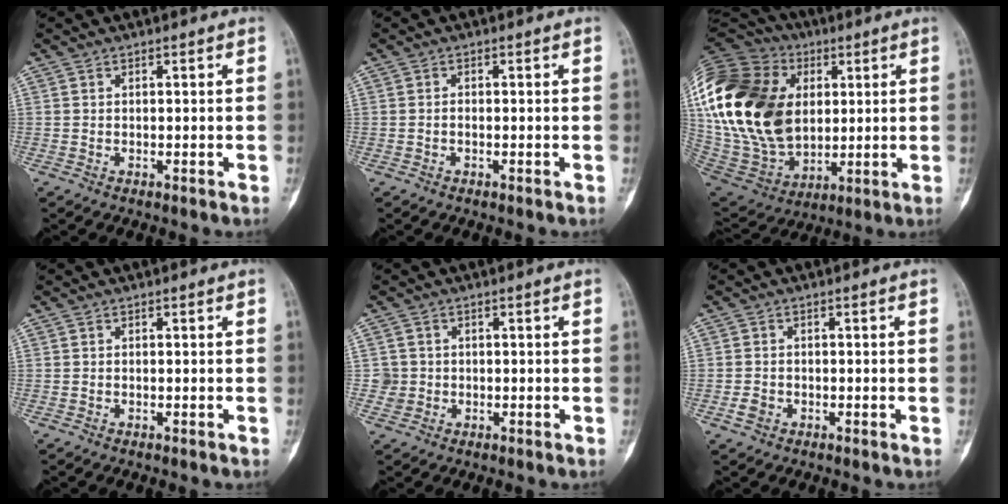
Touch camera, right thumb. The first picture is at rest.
{"total": 0.6, "force": [-0.2, 0.4, 0.5], "torque": [-0.008, 0.001, -0.007]}
{"total": 33.3, "force": [5.6, 22.9, 23.5], "torque": [-0.498, 0.014, 0.117]}
{"total": 0.0}
{"total": 2.5, "force": [-0.1, 2.5, 0.0], "torque": [0.017, 0.008, -0.003]}
{"total": 2.1, "force": [-0.8, 1.6, 1.0], "torque": [-0.016, 0.006, -0.015]}